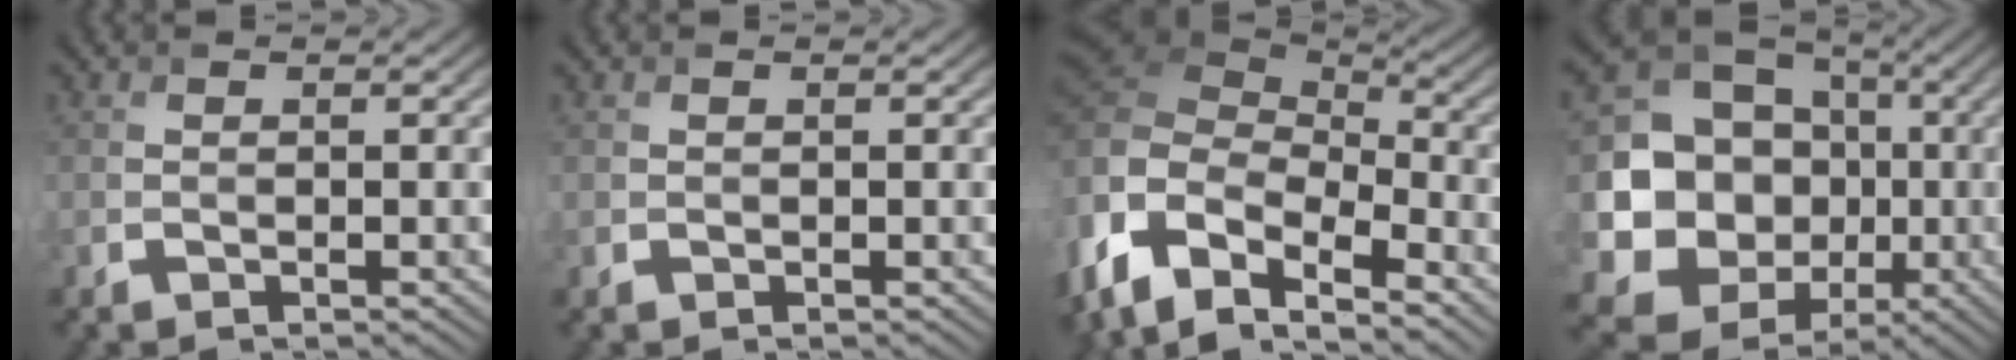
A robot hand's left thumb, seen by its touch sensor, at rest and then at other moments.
{"total": 0.0}
{"total": 13.2, "force": [-4.2, 8.3, 9.4], "torque": [-0.237, -0.027, -0.052]}
{"total": 21.2, "force": [-1.6, 18.9, 9.5], "torque": [-0.249, -0.006, -0.026]}